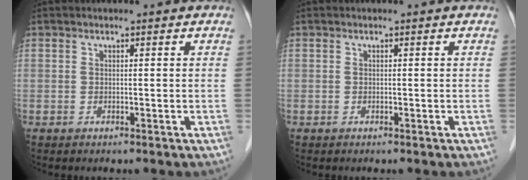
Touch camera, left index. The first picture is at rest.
{"total": 0.0}